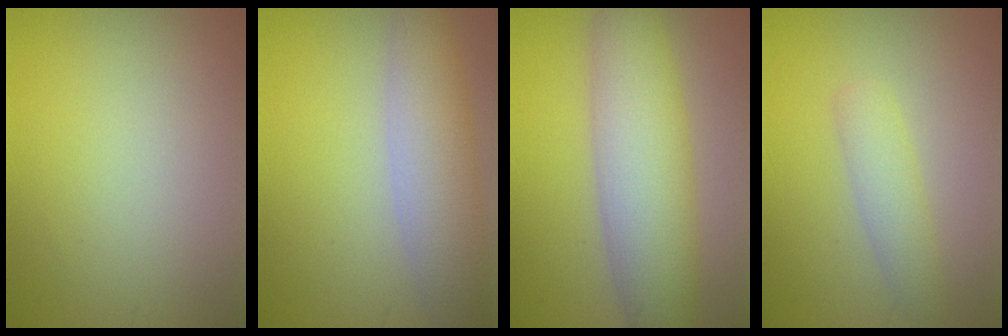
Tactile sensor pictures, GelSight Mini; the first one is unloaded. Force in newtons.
{"total": 5.3, "press": 5.3, "slide": 0.1}
{"total": 7.5, "press": 7.5, "slide": 0.5}
{"total": 2.5, "press": 2.5, "slide": 0.1}